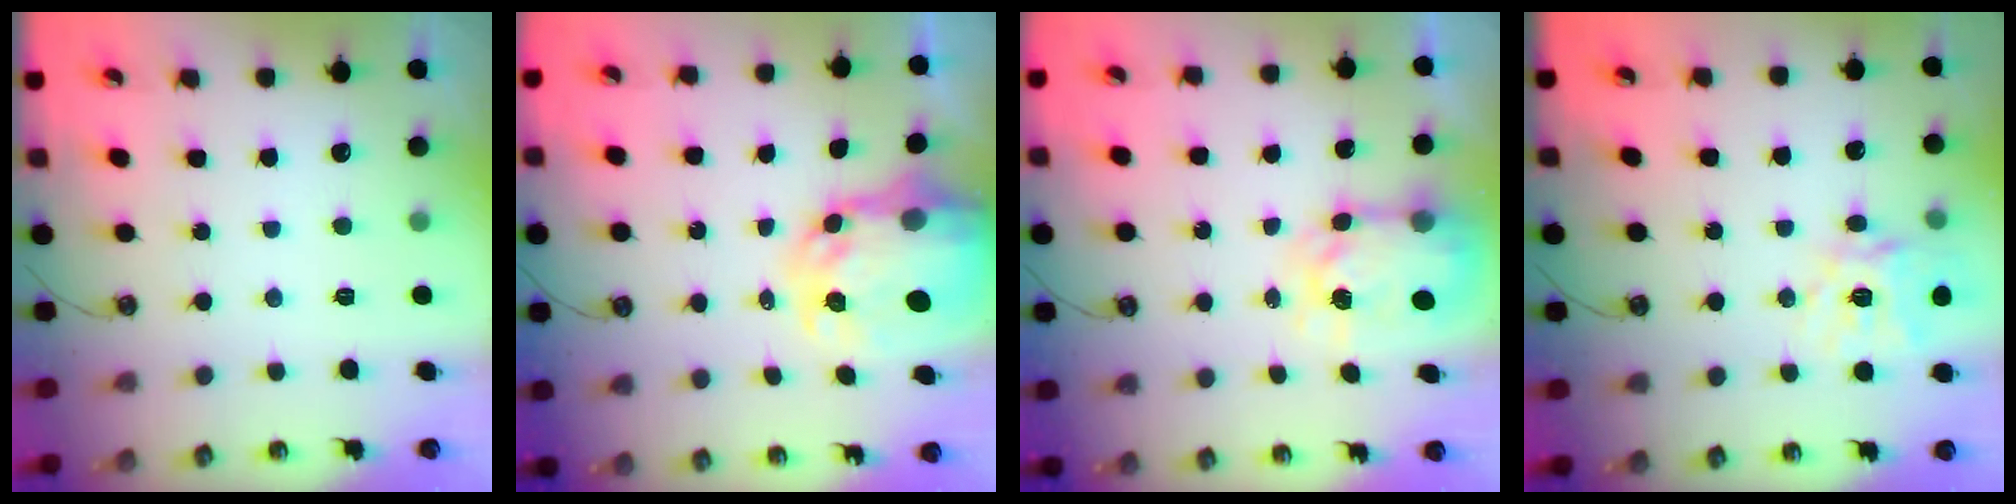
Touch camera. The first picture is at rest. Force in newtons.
{"total": 9.7, "press": 9.6, "slide": 0.9}
{"total": 7.1, "press": 7.1, "slide": 0.7}
{"total": 15.8, "press": 15.7, "slide": 1.9}